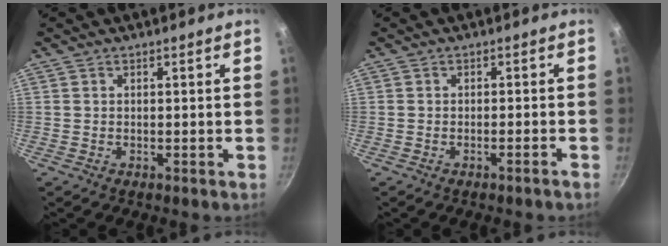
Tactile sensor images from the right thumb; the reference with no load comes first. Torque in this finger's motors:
{"motor_torque": [-0.10, -0.09, -0.13, -0.14, -0.04]}